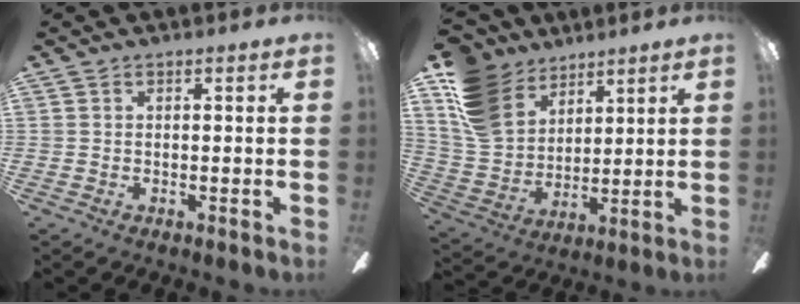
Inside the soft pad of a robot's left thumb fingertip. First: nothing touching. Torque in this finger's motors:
{"motor_torque": [0.11, 0.32, 0.06, -0.02, 0.09]}